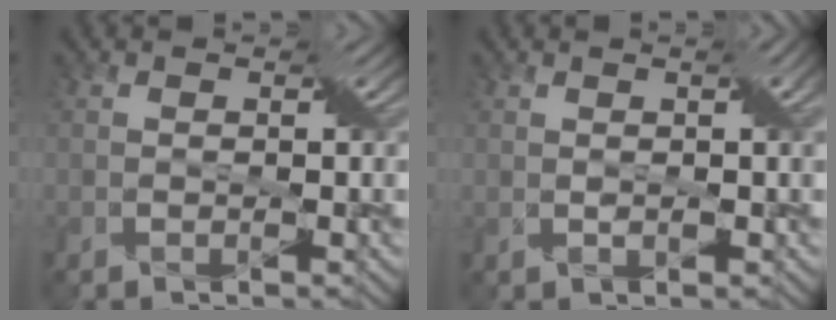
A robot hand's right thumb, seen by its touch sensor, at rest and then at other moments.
{"total": 2.8, "force": [0.9, 0.6, 2.6], "torque": [-0.048, 0.008, 0.017]}